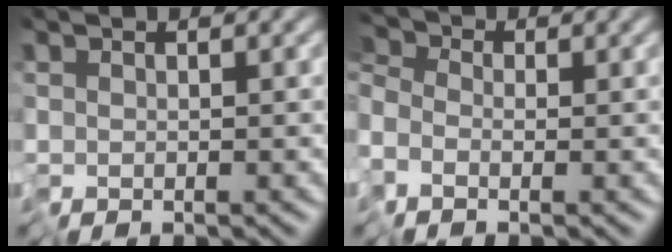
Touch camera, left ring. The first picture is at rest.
{"total": 3.5, "force": [-1.7, 2.7, 1.5], "torque": [-0.039, 0.000, -0.042]}